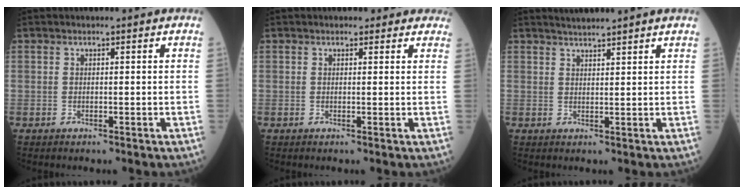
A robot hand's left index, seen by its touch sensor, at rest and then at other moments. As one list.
[{"total": 3.3, "force": [2.8, 1.6, 0.5], "torque": [0.010, 0.003, 0.017]}, {"total": 3.0, "force": [2.8, -0.6, 0.9], "torque": [-0.014, 0.010, 0.049]}]